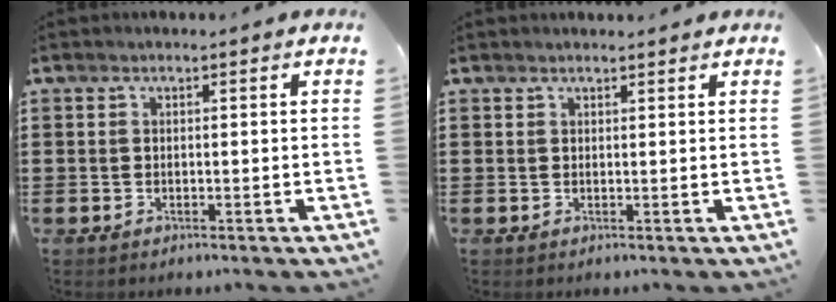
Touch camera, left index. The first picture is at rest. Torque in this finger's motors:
{"motor_torque": [0.62, -1.52, 0.22, 0.06]}